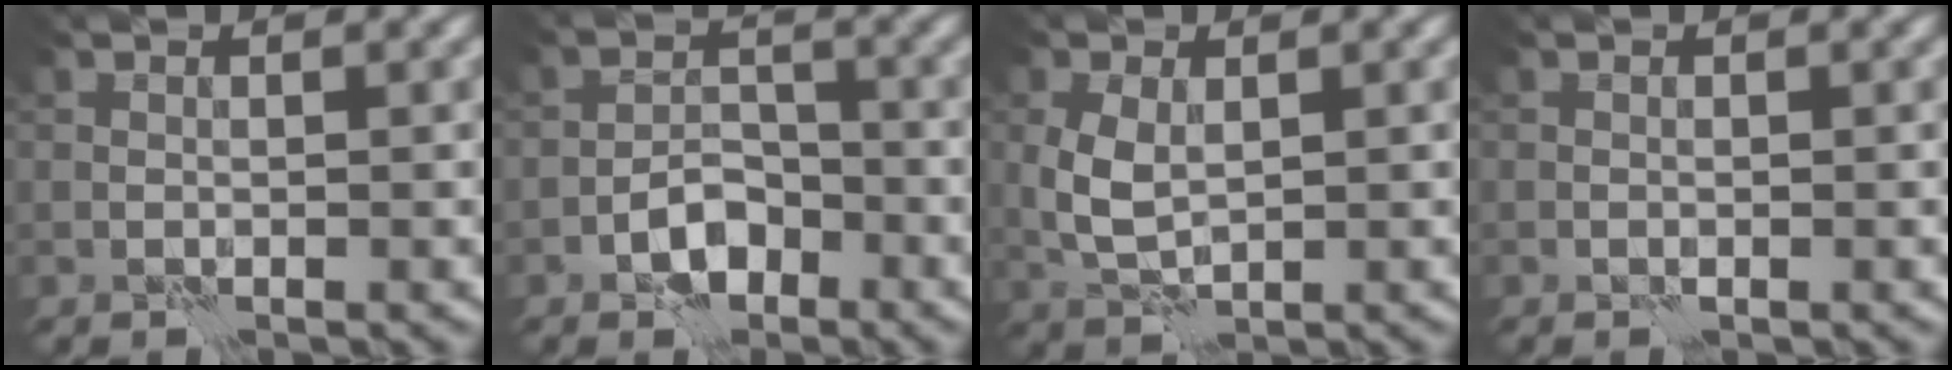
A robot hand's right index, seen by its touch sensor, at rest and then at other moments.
{"total": 3.2, "force": [-1.9, 1.8, 1.8], "torque": [-0.025, 0.009, -0.037]}
{"total": 3.2, "force": [0.4, 1.9, 2.5], "torque": [-0.064, 0.005, 0.013]}
{"total": 0.0}